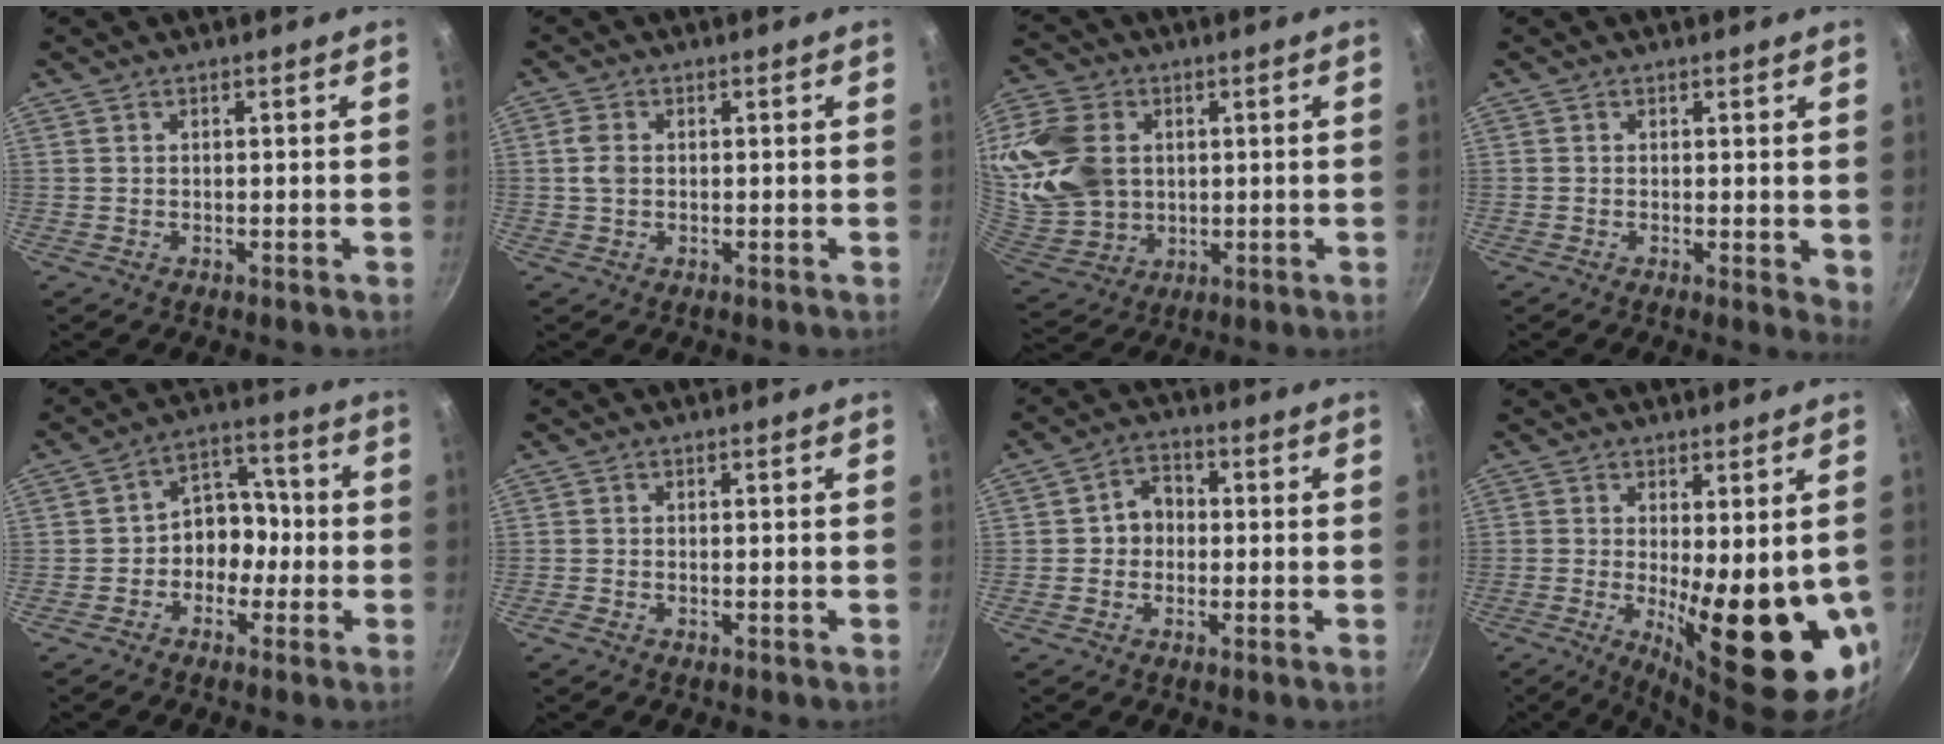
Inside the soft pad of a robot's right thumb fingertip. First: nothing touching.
{"total": 2.8, "force": [0.2, 2.0, 2.0], "torque": [-0.042, 0.004, 0.000]}
{"total": 16.7, "force": [2.9, 12.8, 10.3], "torque": [-0.200, -0.008, 0.069]}
{"total": 2.9, "force": [0.4, 1.3, 2.6], "torque": [-0.030, -0.007, 0.003]}
{"total": 8.3, "force": [-2.0, 6.6, 4.5], "torque": [-0.008, 0.043, -0.042]}
{"total": 0.8, "force": [-0.5, 0.3, 0.6], "torque": [-0.019, 0.004, -0.014]}
{"total": 5.1, "force": [-0.3, 4.4, 2.7], "torque": [-0.010, 0.013, -0.013]}
{"total": 17.2, "force": [-2.0, 5.4, 16.2], "torque": [-0.211, -0.034, -0.013]}